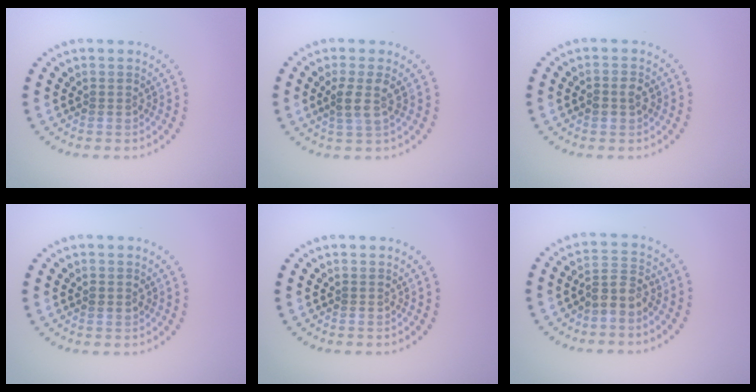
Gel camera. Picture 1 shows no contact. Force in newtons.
{"total": 2.3, "press": 1.8, "slide": 1.4}
{"total": 1.5, "press": 1.5, "slide": 0.1}
{"total": 1.0, "press": 1.0, "slide": 0.2}
{"total": 0.0}
{"total": 2.6, "press": 2.0, "slide": 1.6}